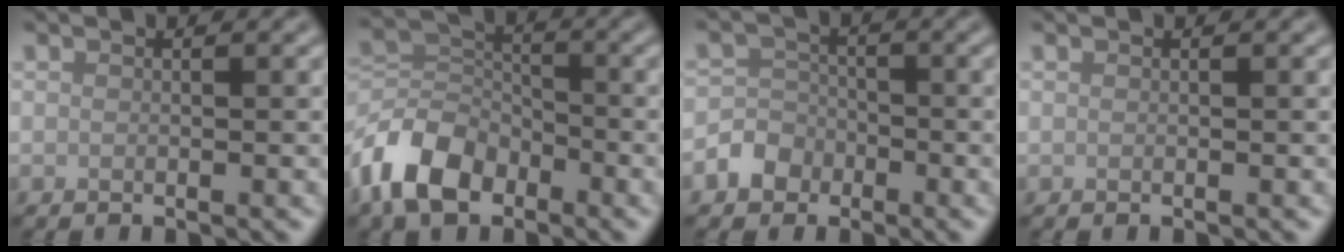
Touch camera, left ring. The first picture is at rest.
{"total": 7.4, "force": [-4.4, 4.5, 4.0], "torque": [-0.082, 0.002, -0.101]}
{"total": 2.8, "force": [-1.5, 2.3, 0.5], "torque": [-0.003, 0.007, -0.038]}
{"total": 0.0}